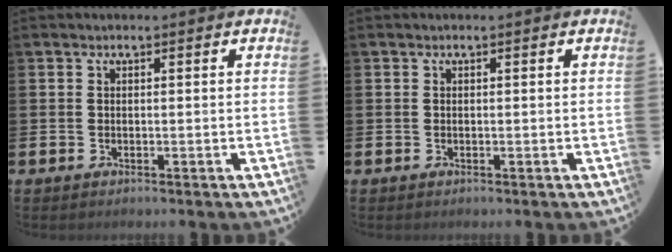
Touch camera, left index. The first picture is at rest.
{"total": 0.0}